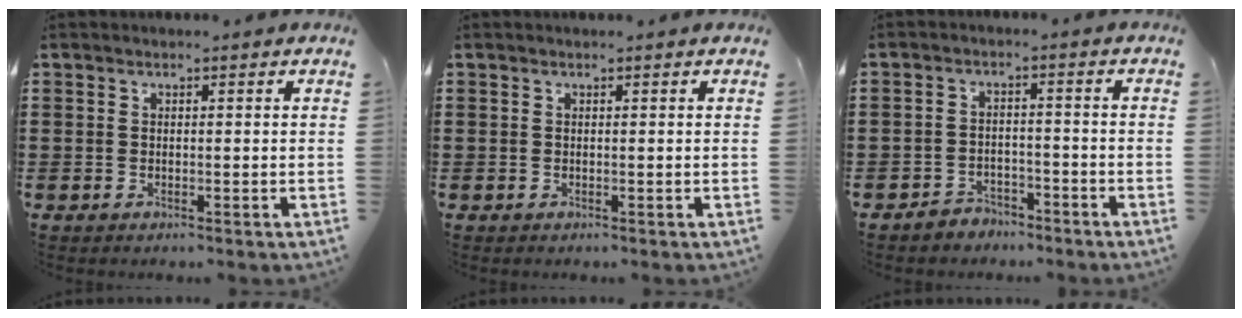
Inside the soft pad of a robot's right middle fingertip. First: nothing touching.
{"total": 0.0}
{"total": 3.2, "force": [-3.0, 0.9, -0.2], "torque": [-0.005, 0.000, -0.067]}